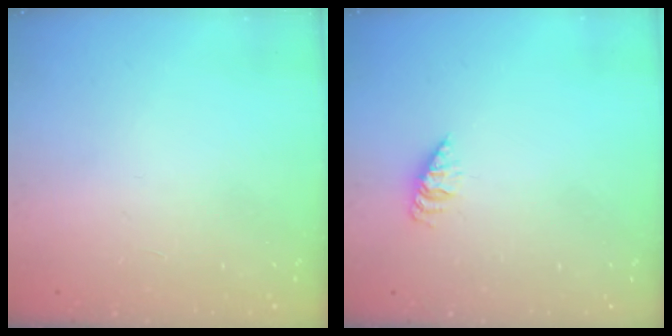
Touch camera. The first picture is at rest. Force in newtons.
{"total": 2.3, "press": 2.3, "slide": 0.3}